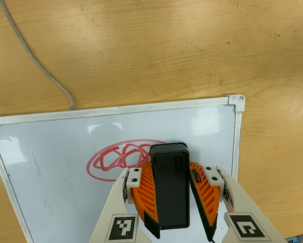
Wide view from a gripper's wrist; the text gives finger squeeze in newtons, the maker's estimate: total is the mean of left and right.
{"total": 11.3, "left": 13.1, "right": 9.6}